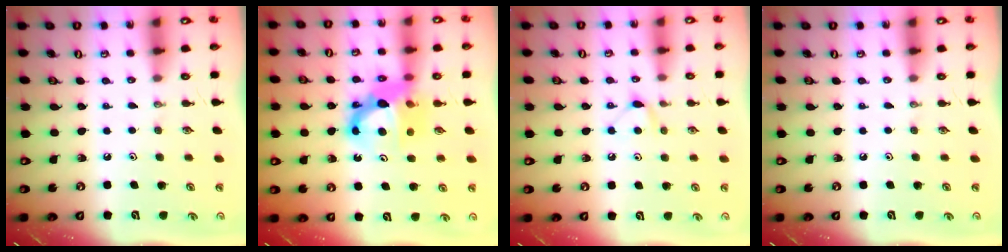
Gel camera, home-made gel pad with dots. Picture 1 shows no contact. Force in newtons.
{"total": 11.5, "press": 11.5, "slide": 1.4}
{"total": 5.9, "press": 5.8, "slide": 0.8}
{"total": 0.0}